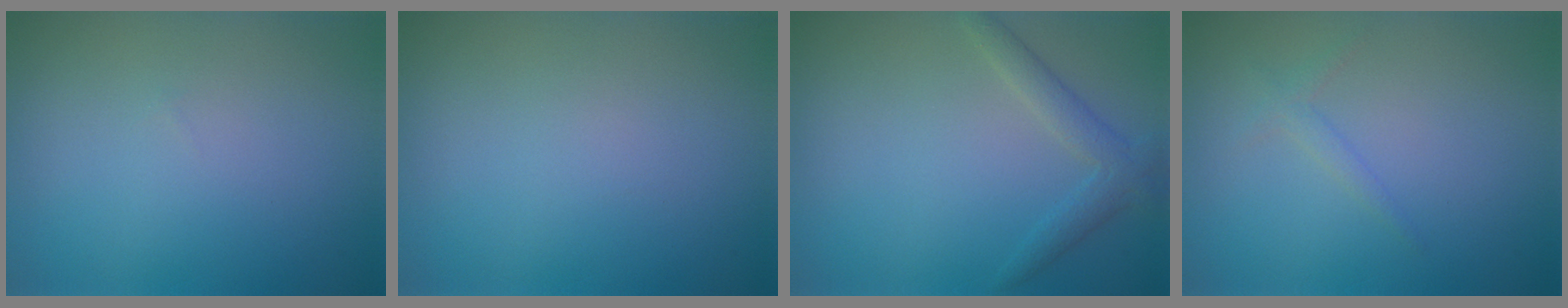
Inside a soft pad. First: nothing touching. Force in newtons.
{"total": 0.0}
{"total": 2.2, "press": 2.2, "slide": 0.1}
{"total": 1.1, "press": 1.1, "slide": 0.1}